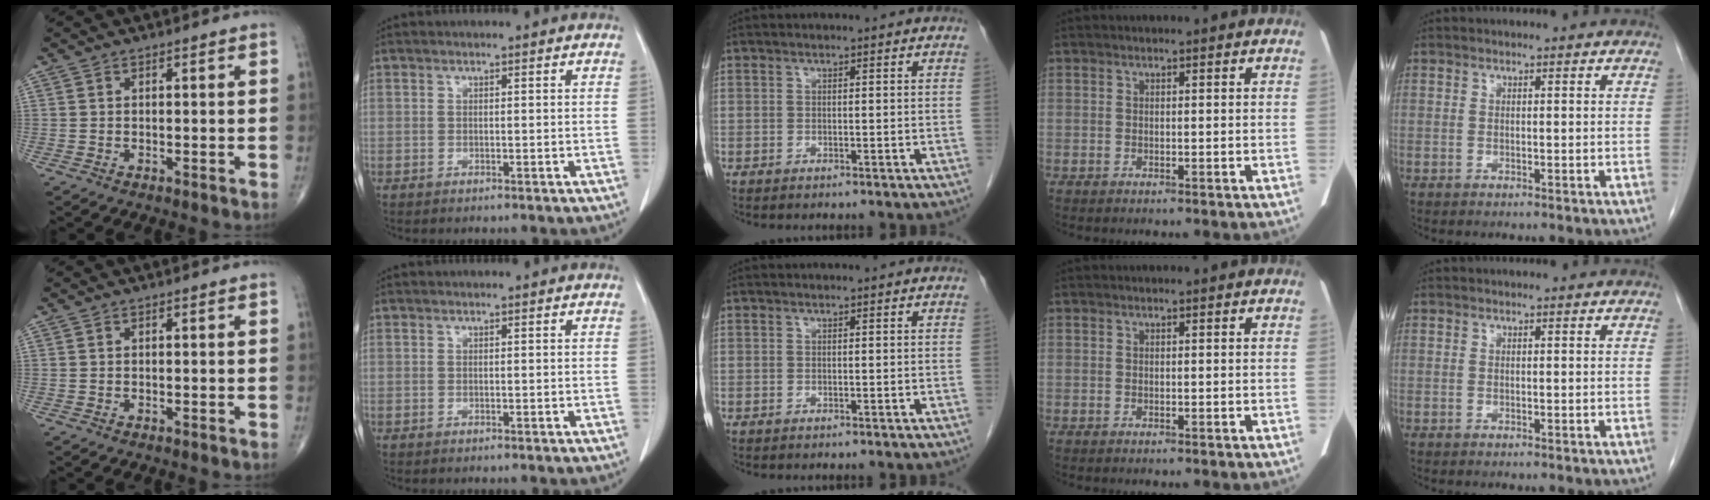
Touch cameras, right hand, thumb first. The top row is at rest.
{}